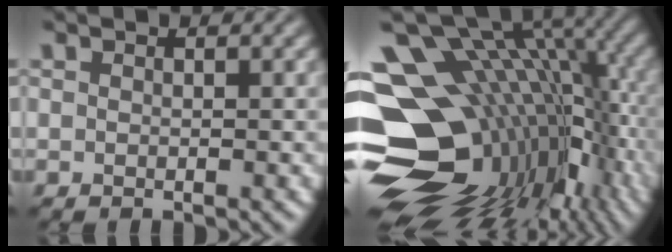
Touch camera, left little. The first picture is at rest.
{"total": 20.0, "force": [-2.6, 13.1, 14.8], "torque": [-0.257, -0.006, -0.013]}